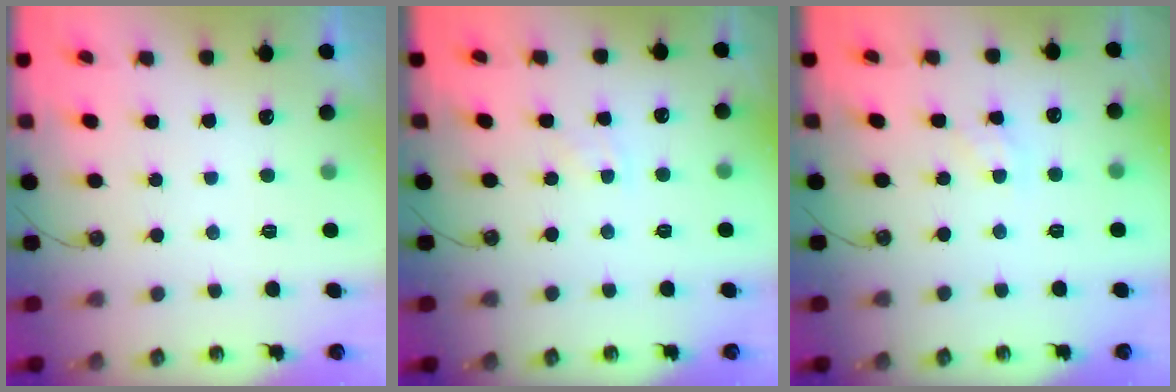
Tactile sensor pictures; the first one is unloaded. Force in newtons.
{"total": 2.7, "press": 2.7, "slide": 0.4}
{"total": 2.5, "press": 2.5, "slide": 0.1}